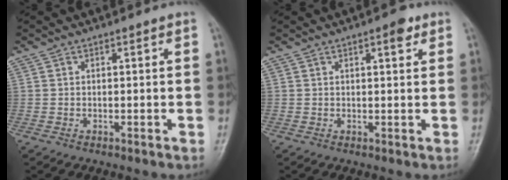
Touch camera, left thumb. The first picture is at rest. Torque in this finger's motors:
{"motor_torque": [-0.19, 0.13, -0.16, -0.18, 0.04]}